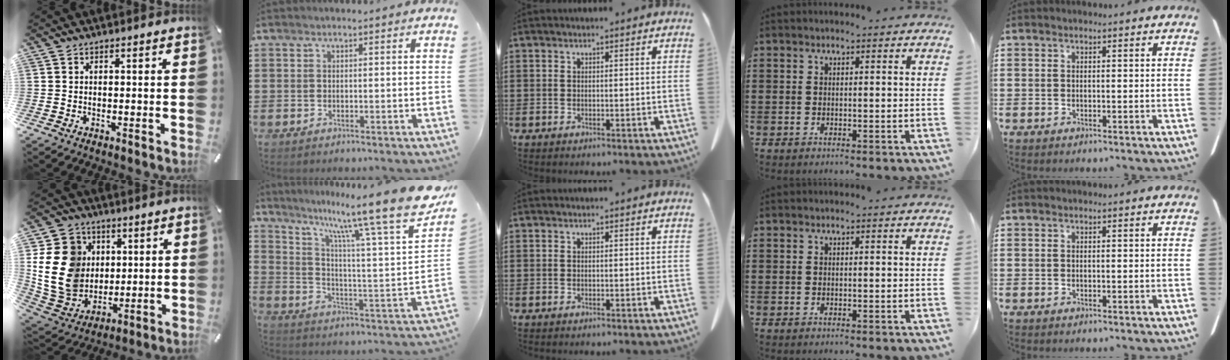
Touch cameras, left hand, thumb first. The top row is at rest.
{"thumb": {"total": 17.1, "force": [2.5, 15.0, 7.8], "torque": [-0.173, -0.006, 0.051]}, "index": {"total": 17.0, "force": [12.6, 0.9, 11.4], "torque": [-0.213, -0.085, 0.195]}}